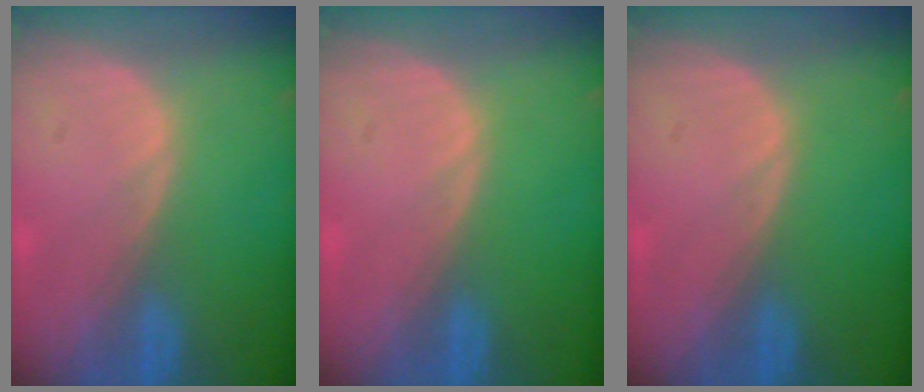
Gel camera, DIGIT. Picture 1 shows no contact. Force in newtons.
{"total": 0.0}
{"total": 0.0}